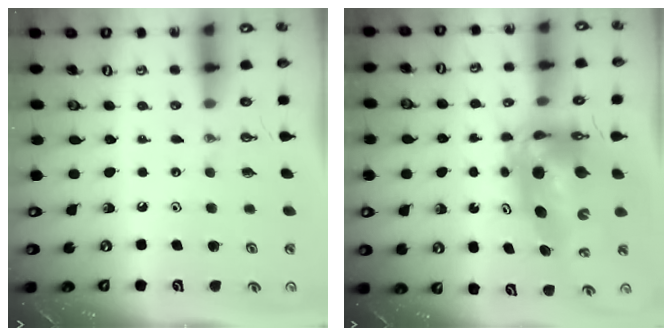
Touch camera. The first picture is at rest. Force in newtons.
{"total": 11.1, "press": 11.1, "slide": 0.9}